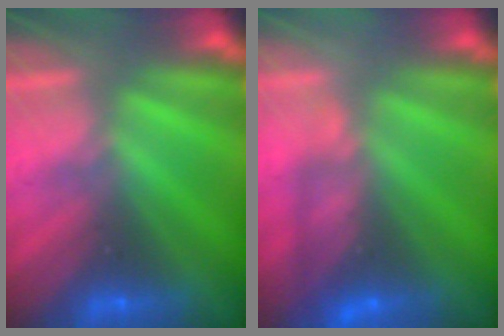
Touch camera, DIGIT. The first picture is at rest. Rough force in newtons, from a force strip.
{"total": 4.9}